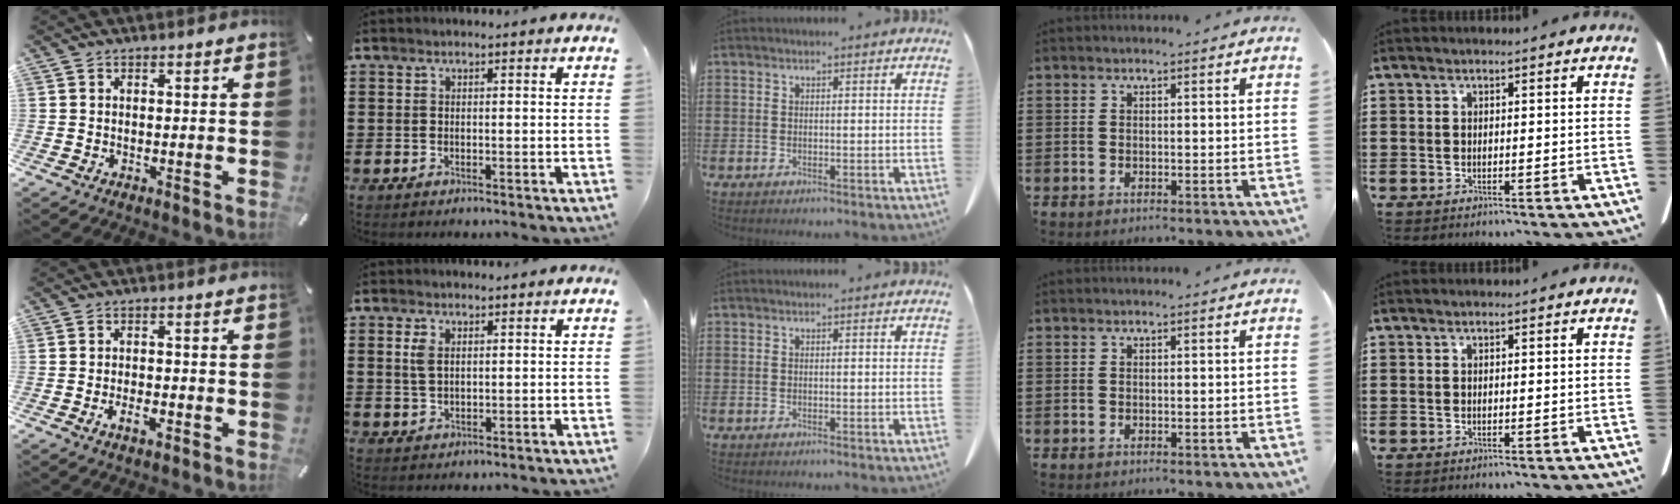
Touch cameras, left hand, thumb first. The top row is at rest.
{"thumb": {"total": 3.6, "force": [-1.6, 1.6, 2.7], "torque": [-0.043, 0.009, -0.028]}, "index": {"total": 2.6, "force": [0.8, 1.5, 1.9], "torque": [-0.045, 0.008, 0.014]}}